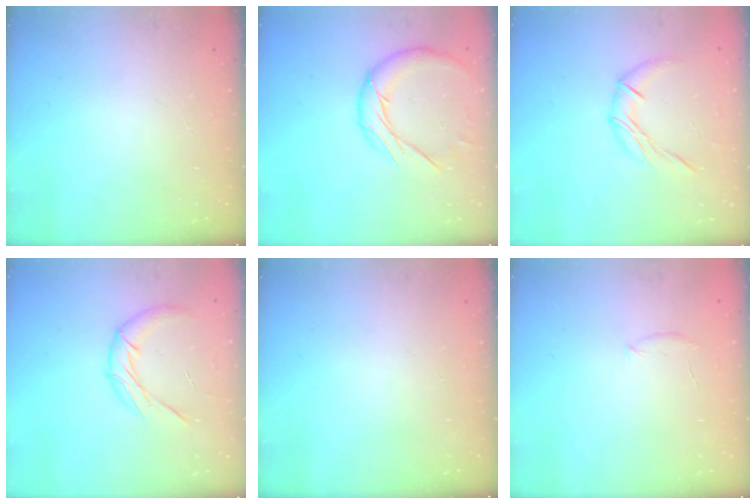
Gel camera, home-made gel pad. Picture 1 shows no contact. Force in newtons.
{"total": 11.7, "press": 11.6, "slide": 0.7}
{"total": 8.4, "press": 8.4, "slide": 0.1}
{"total": 11.7, "press": 11.7, "slide": 1.3}
{"total": 0.0}
{"total": 4.4, "press": 4.2, "slide": 1.3}